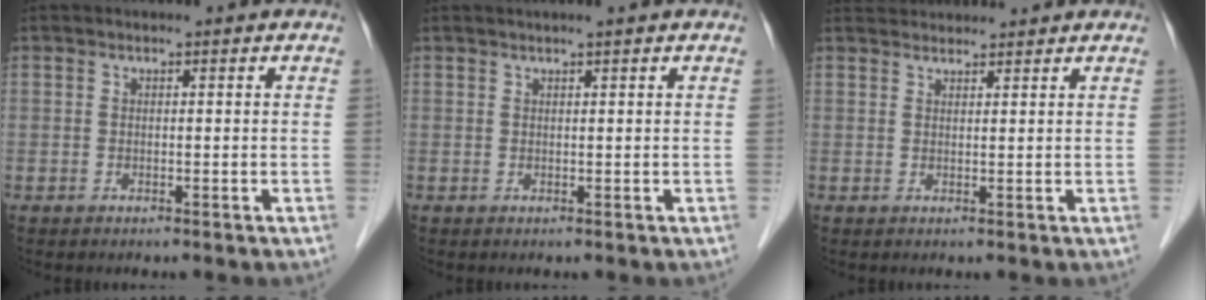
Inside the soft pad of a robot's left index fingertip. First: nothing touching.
{"total": 1.4, "force": [1.1, -0.3, 0.9], "torque": [-0.013, 0.007, 0.023]}
{"total": 4.5, "force": [4.5, 0.6, 0.5], "torque": [-0.011, 0.035, 0.071]}